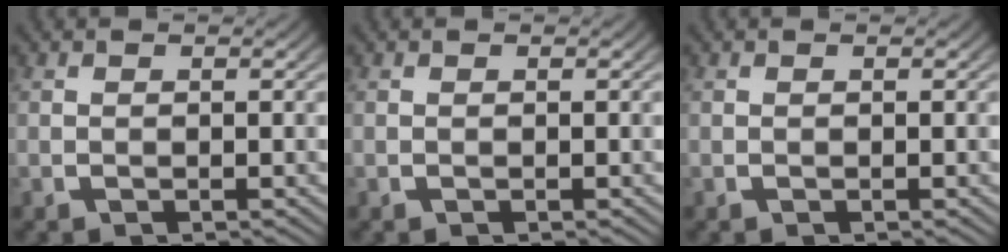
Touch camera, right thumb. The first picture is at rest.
{"total": 0.0}
{"total": 0.0}